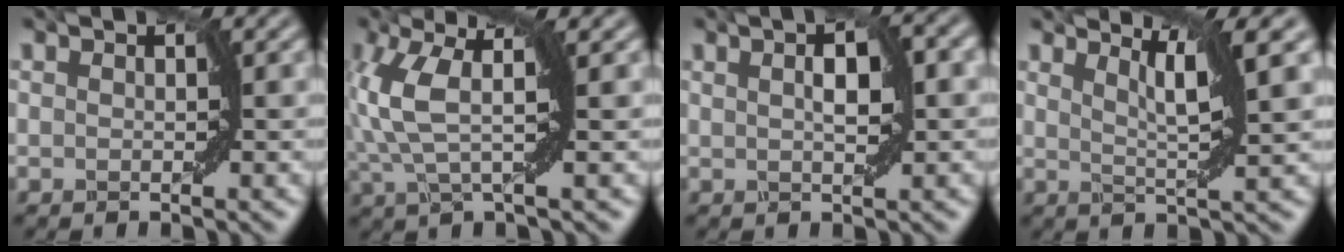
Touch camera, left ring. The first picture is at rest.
{"total": 6.5, "force": [1.1, 2.3, 6.0], "torque": [-0.150, 0.008, 0.019]}
{"total": 3.9, "force": [1.2, 1.2, 3.5], "torque": [-0.058, 0.012, 0.020]}
{"total": 4.9, "force": [2.7, 0.5, 4.1], "torque": [-0.064, 0.003, 0.049]}